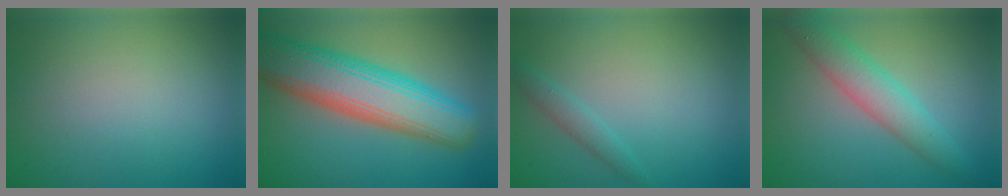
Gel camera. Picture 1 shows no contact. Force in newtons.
{"total": 10.4, "press": 10.4, "slide": 0.6}
{"total": 1.5, "press": 1.5, "slide": 0.1}
{"total": 4.3, "press": 4.3, "slide": 0.1}